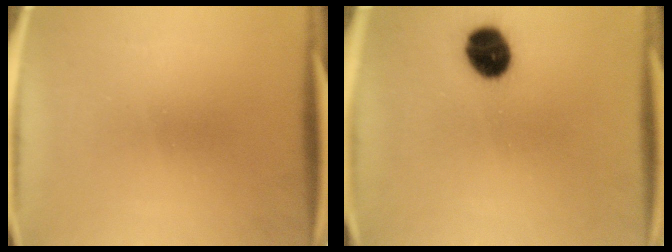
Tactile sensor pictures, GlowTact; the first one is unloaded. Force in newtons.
{"total": 9.4}